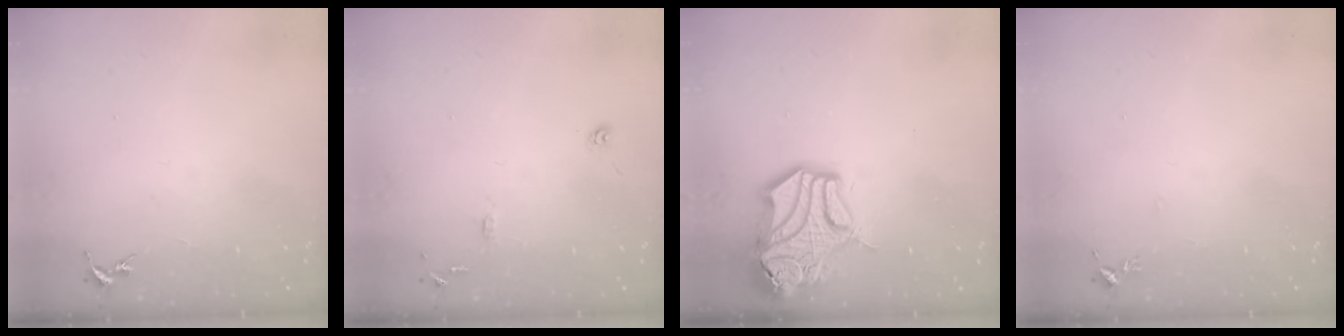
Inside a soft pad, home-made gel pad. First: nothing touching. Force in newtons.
{"total": 8.8, "press": 8.8, "slide": 0.8}
{"total": 16.3, "press": 16.2, "slide": 2.2}
{"total": 3.9, "press": 3.9, "slide": 0.5}